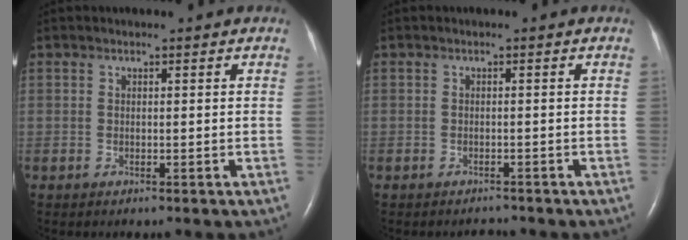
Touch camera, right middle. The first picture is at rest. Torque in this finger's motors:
{"motor_torque": [-0.27, 0.09, -0.05, -0.01]}